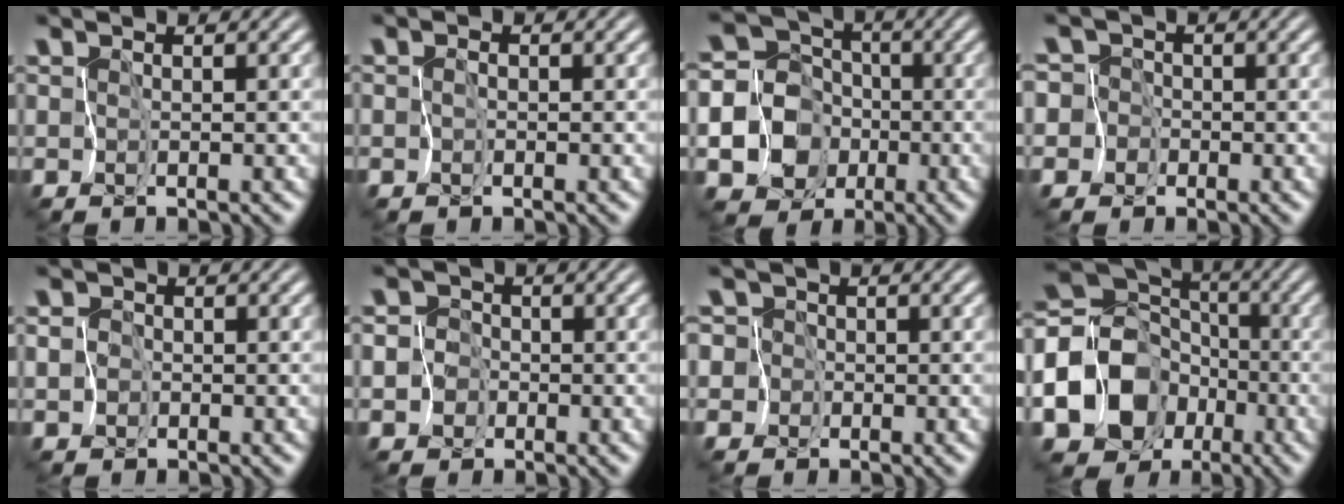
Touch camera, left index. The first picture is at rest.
{"total": 0.7, "force": [-0.5, 0.5, 0.2], "torque": [0.008, 0.004, -0.009]}
{"total": 13.6, "force": [-4.5, 12.1, 4.2], "torque": [-0.117, -0.013, -0.098]}
{"total": 6.5, "force": [-2.9, 5.7, 1.1], "torque": [-0.024, 0.011, -0.087]}
{"total": 1.9, "force": [-0.7, 1.8, 0.3], "torque": [0.009, 0.007, -0.026]}
{"total": 5.3, "force": [-2.3, 4.7, 0.8], "torque": [-0.010, 0.000, -0.064]}
{"total": 5.3, "force": [-1.5, 5.0, 1.0], "torque": [-0.023, 0.017, -0.066]}
{"total": 15.8, "force": [-5.9, 13.0, 6.9], "torque": [-0.152, -0.015, -0.116]}